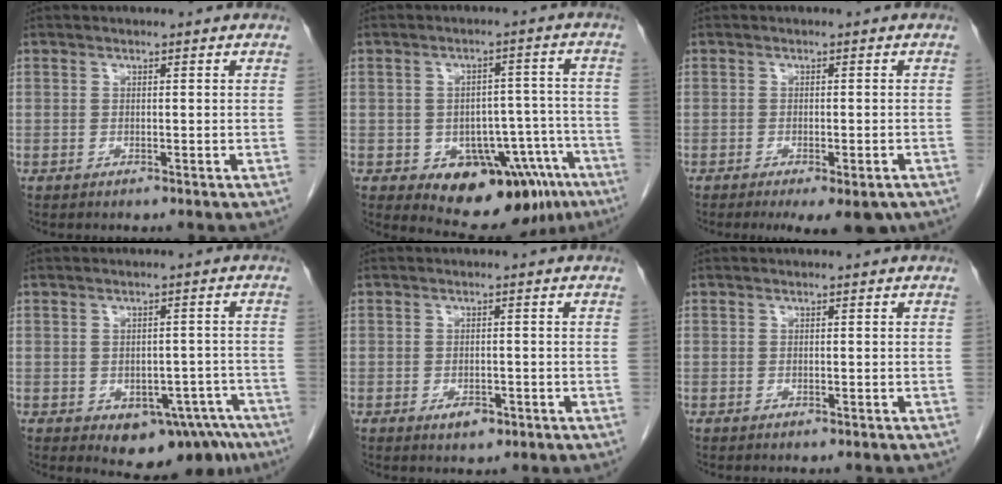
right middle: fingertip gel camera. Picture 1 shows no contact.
{"total": 14.7, "force": [-8.7, 8.1, 8.6], "torque": [-0.072, 0.033, -0.110]}
{"total": 6.8, "force": [-4.7, 2.1, 4.5], "torque": [-0.049, -0.010, -0.064]}
{"total": 9.8, "force": [-6.0, 5.3, 5.6], "torque": [-0.039, 0.015, -0.074]}
{"total": 2.2, "force": [-1.1, 1.2, 1.5], "torque": [-0.021, 0.002, -0.010]}
{"total": 0.5, "force": [-0.5, 0.1, 0.1], "torque": [-0.002, -0.001, -0.010]}